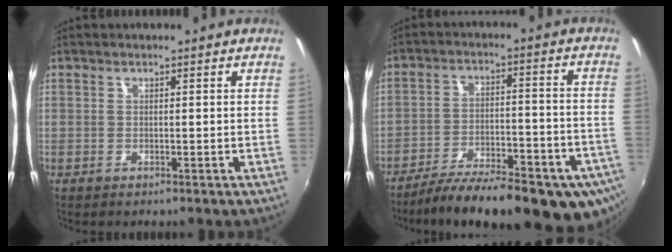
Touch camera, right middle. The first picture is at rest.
{"total": 23.6, "force": [-16.8, 6.8, 15.1], "torque": [-0.250, -0.054, -0.229]}